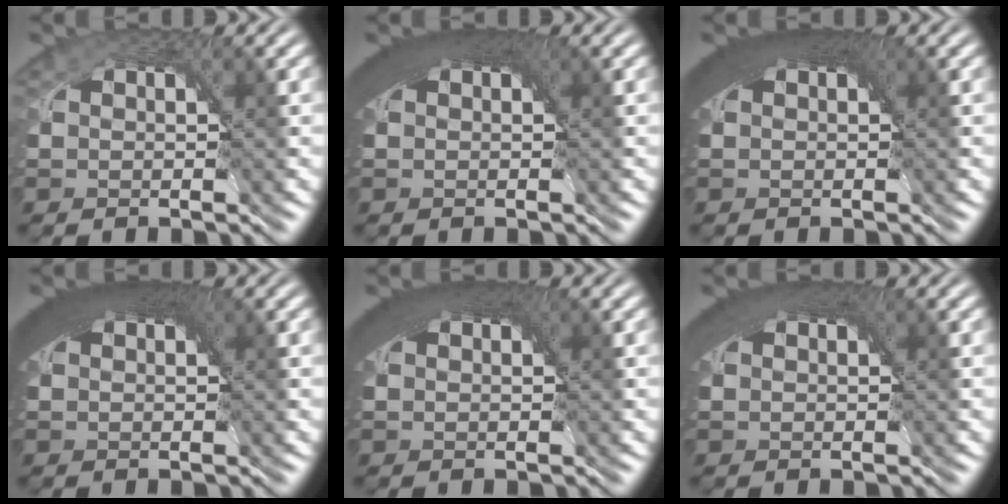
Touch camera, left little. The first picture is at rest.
{"total": 7.4, "force": [2.9, 3.5, 5.8], "torque": [-0.088, 0.018, 0.032]}
{"total": 8.3, "force": [3.1, 3.9, 6.5], "torque": [-0.100, 0.021, 0.033]}
{"total": 8.6, "force": [3.2, 4.1, 6.9], "torque": [-0.105, 0.021, 0.034]}
{"total": 7.6, "force": [3.1, 3.6, 5.9], "torque": [-0.091, 0.020, 0.034]}
{"total": 6.8, "force": [3.0, 3.2, 5.1], "torque": [-0.083, 0.018, 0.034]}